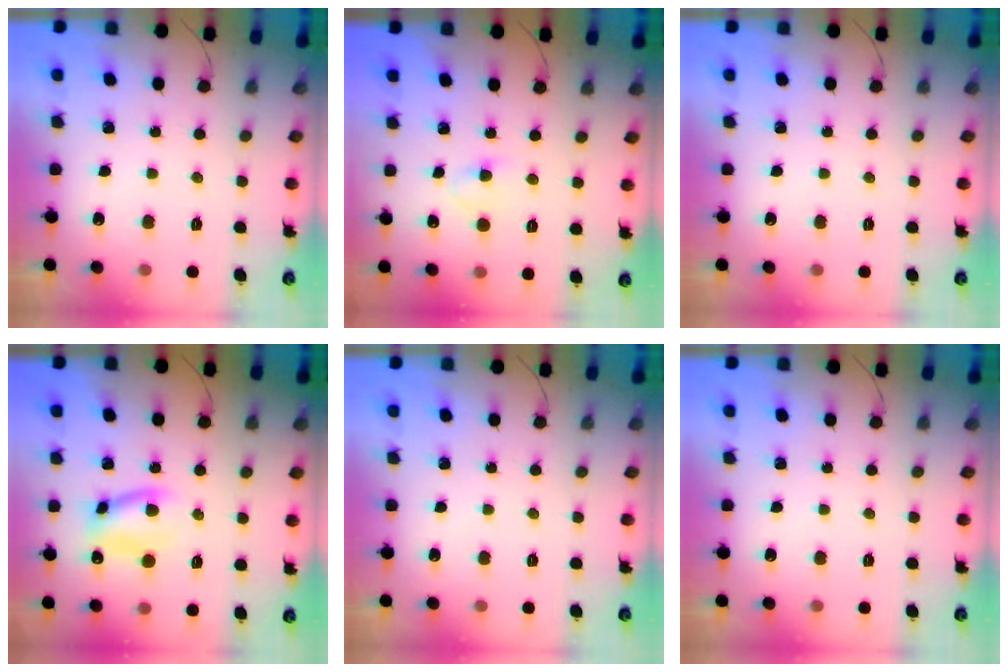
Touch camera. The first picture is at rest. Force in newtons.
{"total": 2.0, "press": 1.8, "slide": 0.9}
{"total": 0.0}
{"total": 8.3, "press": 8.2, "slide": 1.4}
{"total": 0.0}
{"total": 0.0}